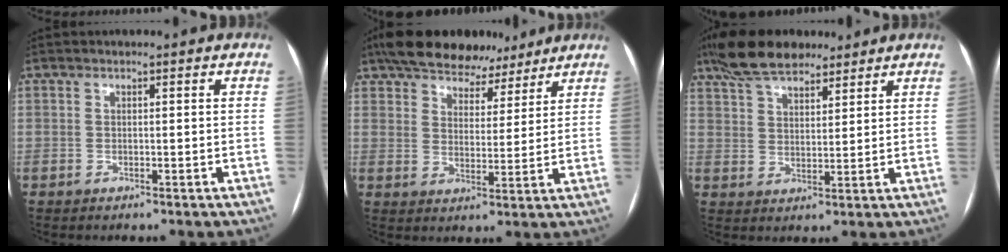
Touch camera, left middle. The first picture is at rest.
{"total": 14.0, "force": [11.2, 6.3, 5.5], "torque": [-0.090, 0.032, 0.169]}
{"total": 10.4, "force": [8.2, 3.8, 5.1], "torque": [-0.098, 0.024, 0.148]}